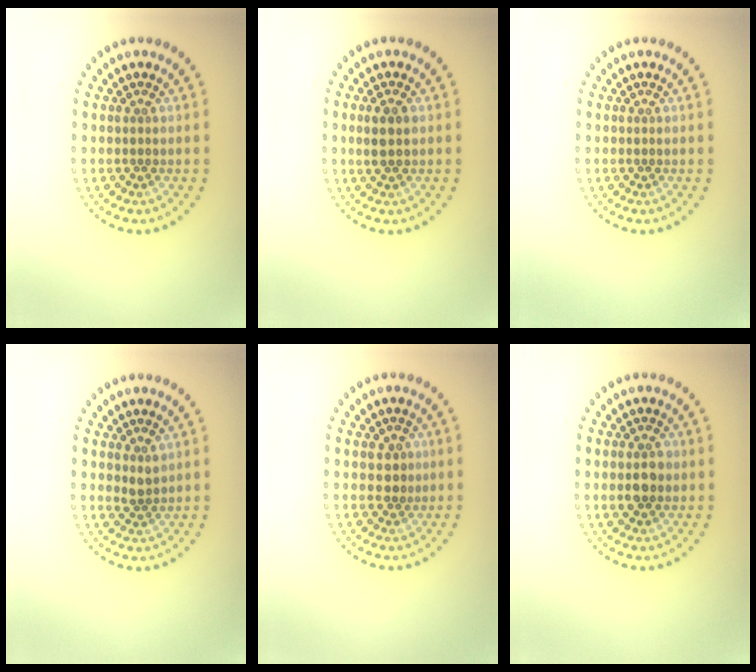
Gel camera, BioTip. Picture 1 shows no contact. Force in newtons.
{"total": 1.8, "press": 1.7, "slide": 0.4}
{"total": 0.0}
{"total": 1.4, "press": 1.1, "slide": 0.8}
{"total": 1.7, "press": 1.6, "slide": 0.5}
{"total": 2.4, "press": 2.4, "slide": 0.1}